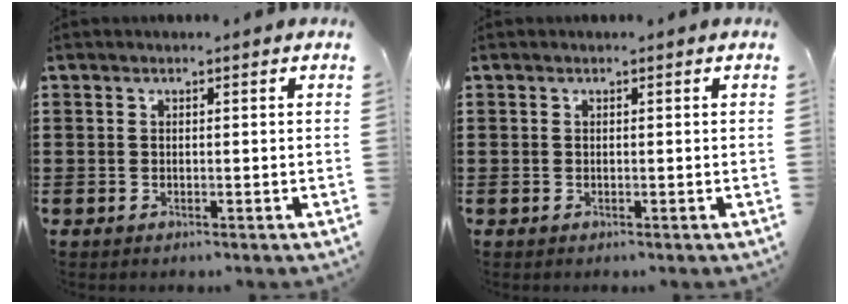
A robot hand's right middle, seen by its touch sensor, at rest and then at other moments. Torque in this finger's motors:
{"motor_torque": [0.00, 0.00, 0.26, 0.00]}